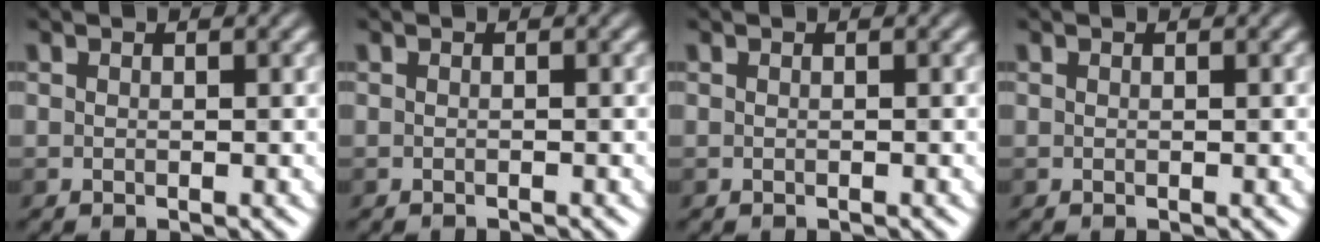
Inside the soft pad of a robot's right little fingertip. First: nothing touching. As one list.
[{"total": 0.7, "force": [-0.7, -0.1, 0.1], "torque": [0.001, -0.004, -0.009]}, {"total": 0.0}, {"total": 0.0}]